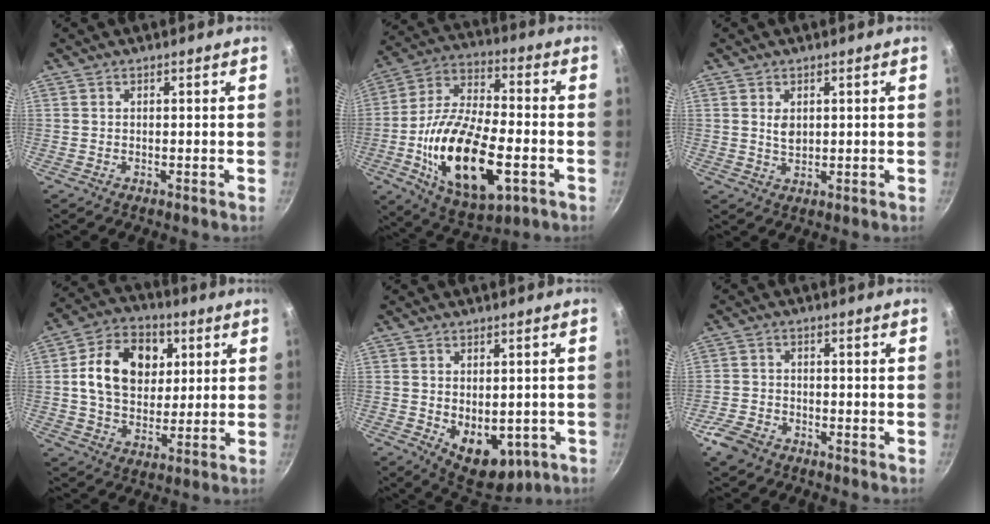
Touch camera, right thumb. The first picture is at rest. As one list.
[{"total": 23.5, "force": [-6.3, 11.2, 19.6], "torque": [-0.350, 0.021, -0.108]}, {"total": 2.9, "force": [0.8, 1.9, 2.1], "torque": [-0.034, -0.005, 0.018]}, {"total": 16.2, "force": [3.7, 12.1, 10.2], "torque": [-0.141, 0.007, 0.053]}, {"total": 11.1, "force": [-2.2, 7.1, 8.2], "torque": [-0.081, -0.013, -0.010]}, {"total": 5.8, "force": [-3.7, 3.6, 2.6], "torque": [-0.055, 0.027, -0.074]}]